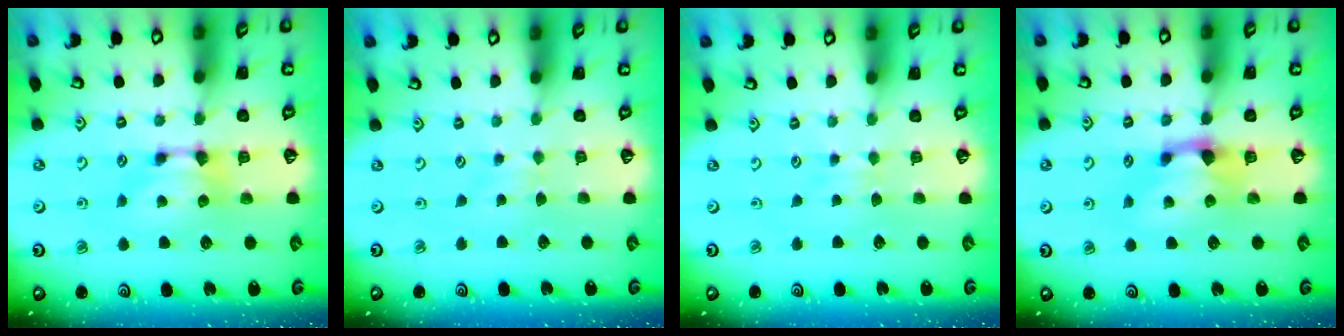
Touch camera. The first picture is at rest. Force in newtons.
{"total": 3.4, "press": 3.4, "slide": 0.3}
{"total": 2.8, "press": 2.7, "slide": 0.4}
{"total": 1.5, "press": 0.7, "slide": 1.3}